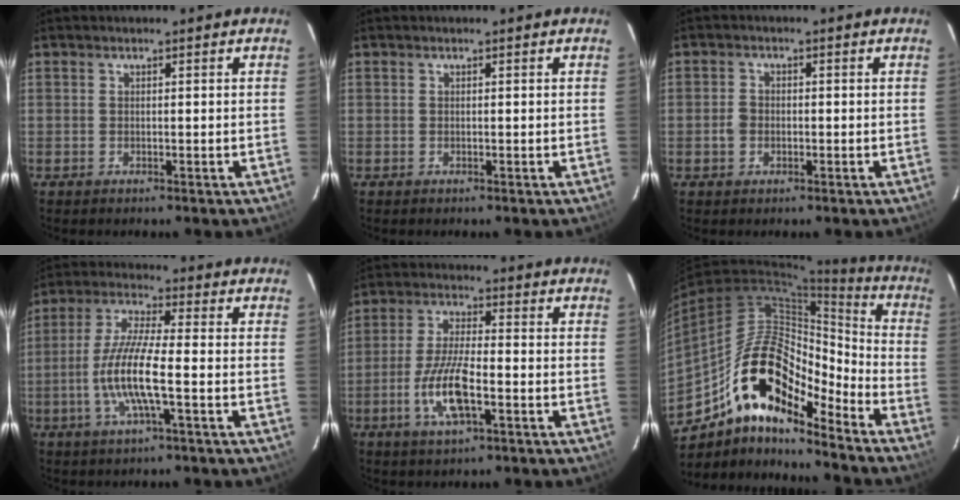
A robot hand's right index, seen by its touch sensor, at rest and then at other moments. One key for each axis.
{"total": 0.0}
{"total": 2.6, "fx": -0.8, "fy": 2.1, "fz": 1.3, "tx": -0.025, "ty": 0.005, "tz": -0.017}
{"total": 10.8, "fx": -3.0, "fy": 1.2, "fz": 10.3, "tx": -0.217, "ty": -0.002, "tz": -0.061}
{"total": 9.7, "fx": -3.7, "fy": 2.6, "fz": 8.5, "tx": -0.178, "ty": -0.004, "tz": -0.073}
{"total": 19.5, "fx": -12.9, "fy": 7.1, "fz": 12.7, "tx": -0.221, "ty": 0.005, "tz": -0.241}